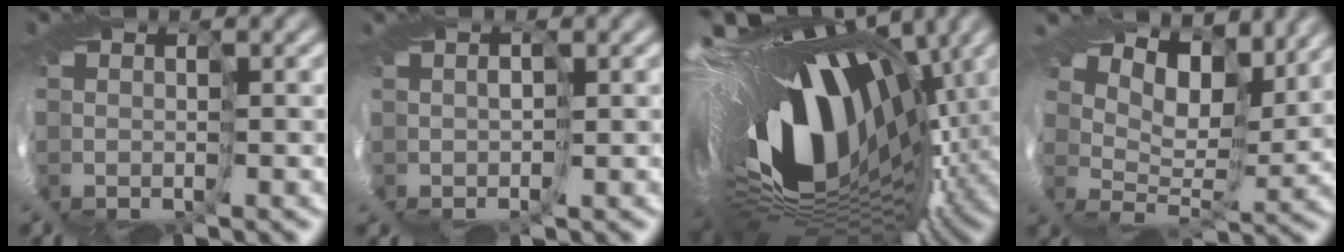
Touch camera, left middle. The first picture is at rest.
{"total": 1.2, "force": [0.5, -0.8, -0.7], "torque": [0.020, 0.015, 0.001]}
{"total": 16.8, "force": [2.4, 8.2, 14.4], "torque": [-0.206, -0.044, 0.006]}
{"total": 7.6, "force": [6.7, 1.5, 3.2], "torque": [-0.057, 0.013, 0.070]}